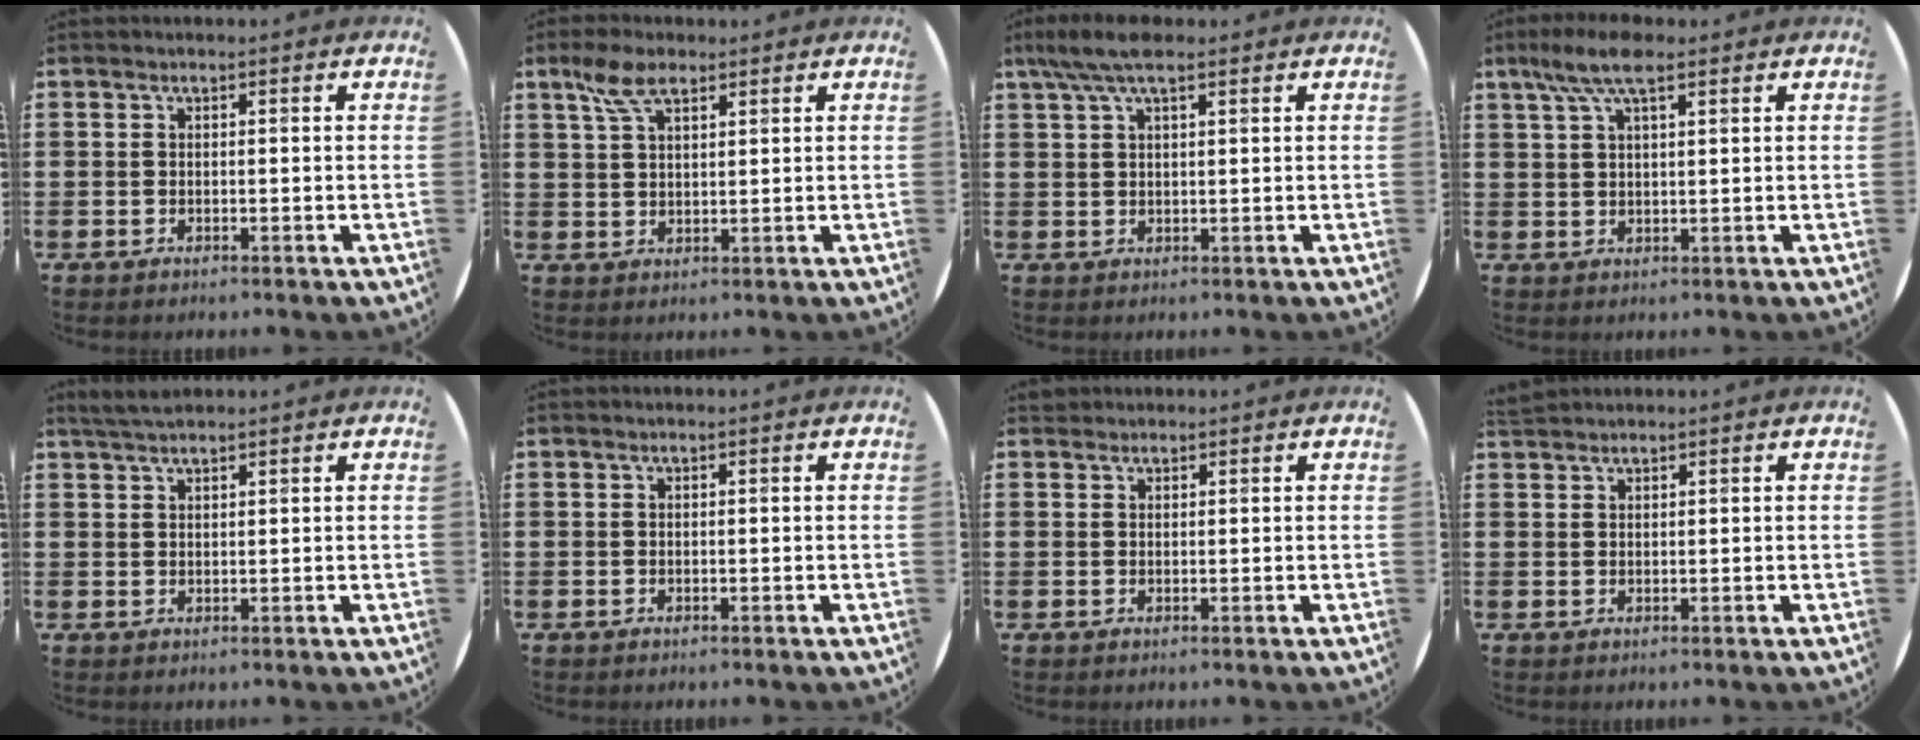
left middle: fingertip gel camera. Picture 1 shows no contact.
{"total": 5.3, "force": [3.3, 2.3, 3.4], "torque": [-0.075, 0.009, 0.059]}
{"total": 4.8, "force": [3.1, 1.4, 3.3], "torque": [-0.070, 0.008, 0.055]}
{"total": 6.2, "force": [3.9, 2.0, 4.3], "torque": [-0.093, 0.008, 0.068]}
{"total": 2.4, "force": [2.2, 0.4, 1.0], "torque": [-0.022, 0.005, 0.040]}
{"total": 0.0}
{"total": 0.8, "force": [0.7, 0.3, -0.2], "torque": [0.012, 0.000, 0.012]}
{"total": 1.2, "force": [1.1, 0.1, -0.1], "torque": [0.002, 0.003, 0.022]}